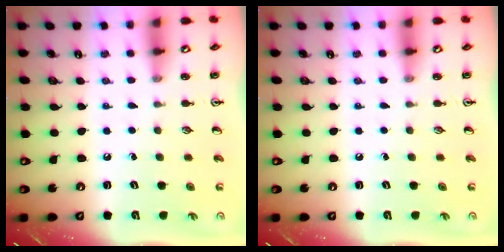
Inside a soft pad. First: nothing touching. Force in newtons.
{"total": 0.0}